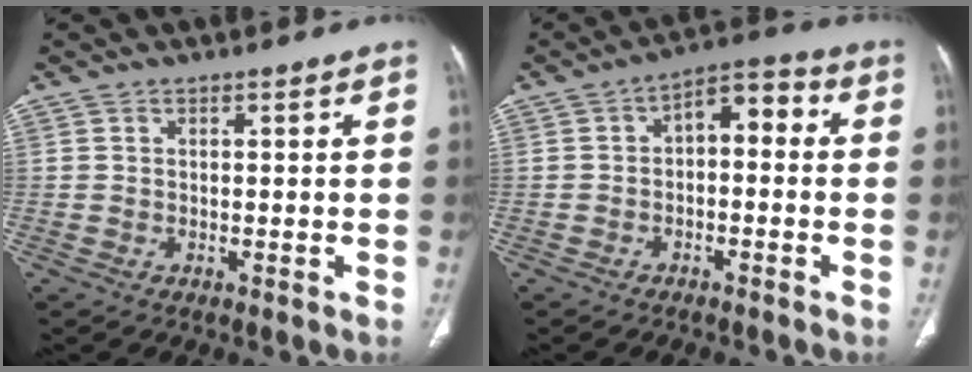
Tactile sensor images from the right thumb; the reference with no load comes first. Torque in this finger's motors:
{"motor_torque": [1.34, 2.23, 0.65, -0.47, 0.02]}